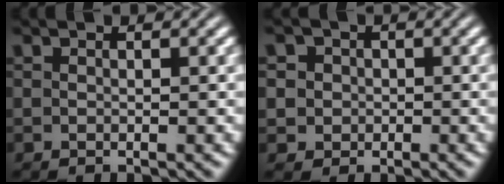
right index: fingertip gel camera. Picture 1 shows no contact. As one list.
[{"total": 5.4, "force": [0.1, 5.1, 1.9], "torque": [-0.045, -0.015, 0.000]}]